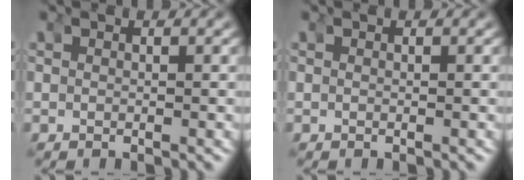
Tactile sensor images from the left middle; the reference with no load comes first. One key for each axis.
{"total": 0.0}